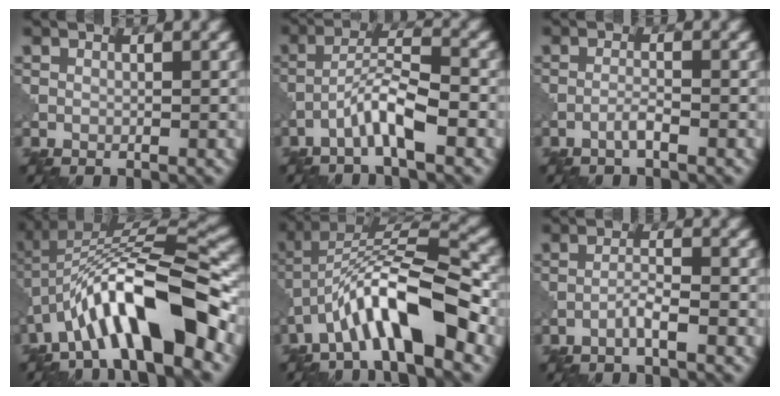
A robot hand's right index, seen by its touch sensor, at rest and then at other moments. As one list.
[{"total": 4.5, "force": [-2.5, 0.6, 3.8], "torque": [-0.070, 0.019, -0.055]}, {"total": 1.3, "force": [-0.9, 0.1, 1.0], "torque": [-0.019, 0.007, -0.021]}, {"total": 12.0, "force": [-5.3, 2.9, 10.4], "torque": [-0.172, 0.027, -0.088]}, {"total": 9.3, "force": [-4.7, 2.3, 7.7], "torque": [-0.130, 0.024, -0.086]}, {"total": 2.0, "force": [-1.2, 0.1, 1.6], "torque": [-0.029, 0.010, -0.027]}]